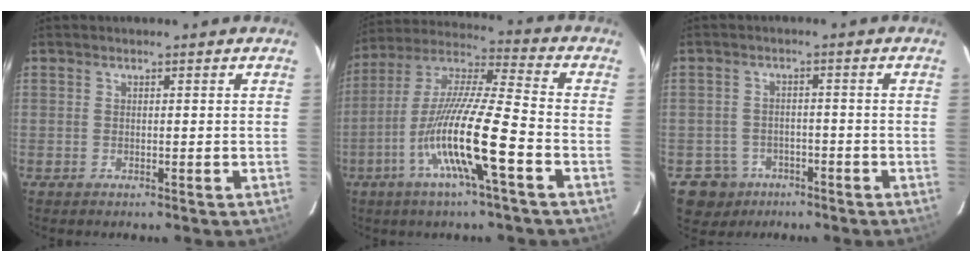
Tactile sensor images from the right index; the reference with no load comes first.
{"total": 15.5, "force": [-5.7, 0.2, 14.5], "torque": [-0.288, -0.004, -0.112]}
{"total": 5.5, "force": [-3.1, 4.5, -0.1], "torque": [0.002, 0.008, -0.043]}